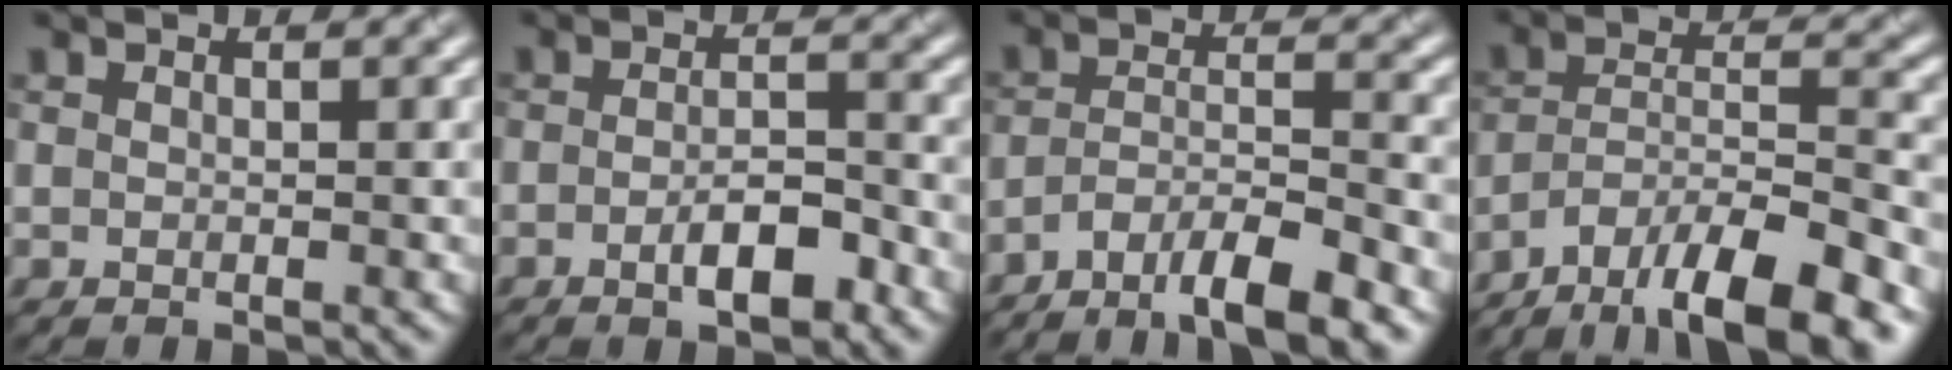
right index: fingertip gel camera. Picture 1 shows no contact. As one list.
[{"total": 3.9, "force": [-1.7, 1.2, 3.3], "torque": [-0.057, 0.001, -0.029]}, {"total": 7.0, "force": [-5.2, 1.5, 4.4], "torque": [-0.071, 0.000, -0.092]}, {"total": 12.3, "force": [-9.6, 3.5, 6.9], "torque": [-0.108, -0.007, -0.154]}]